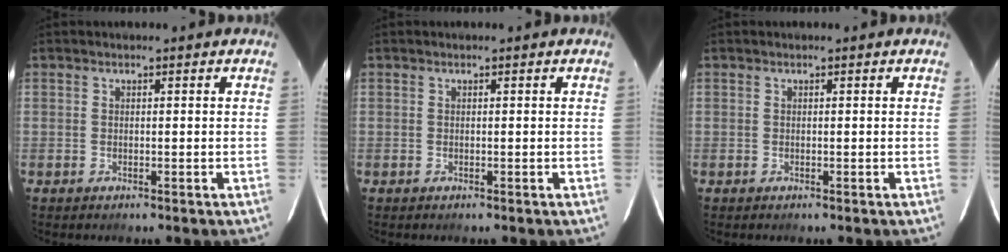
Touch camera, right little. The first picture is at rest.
{"total": 0.0}
{"total": 0.0}